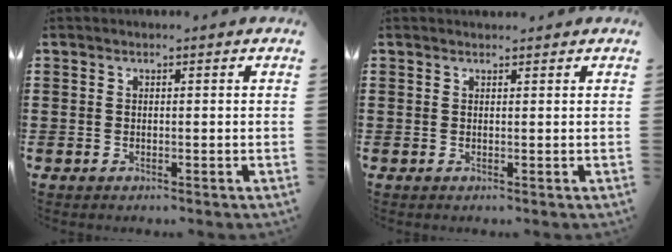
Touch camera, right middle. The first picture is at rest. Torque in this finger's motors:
{"motor_torque": [0.10, -0.04, 0.12, 0.01]}